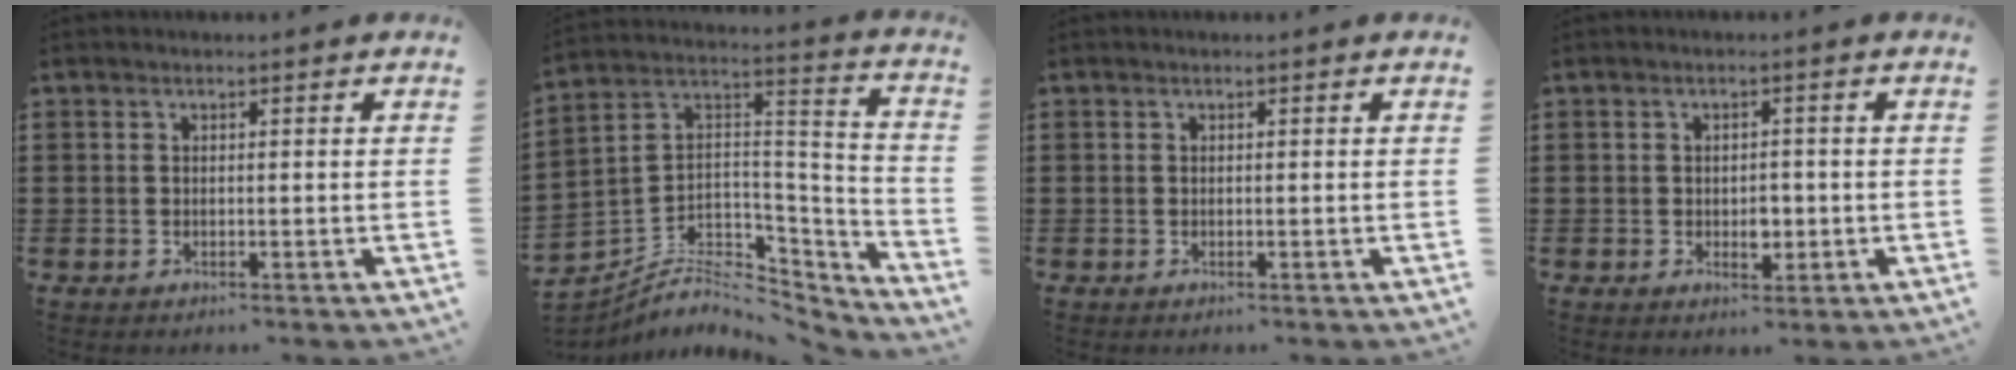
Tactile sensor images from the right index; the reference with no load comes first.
{"total": 6.4, "force": [-4.4, 4.1, 2.2], "torque": [-0.059, -0.011, -0.084]}
{"total": 0.0}
{"total": 2.7, "force": [-0.5, 1.6, 2.1], "torque": [-0.032, -0.004, -0.011]}